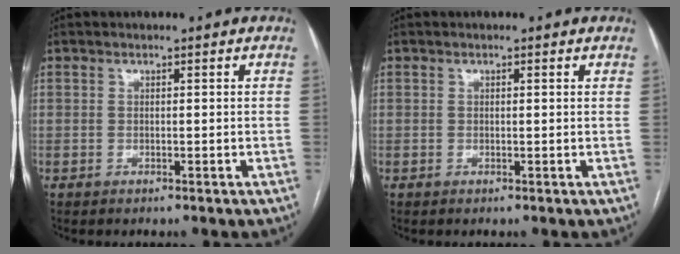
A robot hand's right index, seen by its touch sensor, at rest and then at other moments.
{"total": 0.5, "force": [0.3, 0.0, 0.5], "torque": [-0.009, 0.003, 0.000]}